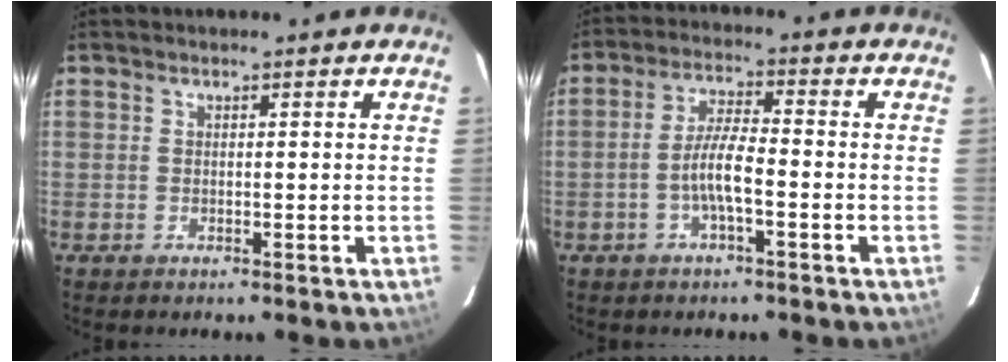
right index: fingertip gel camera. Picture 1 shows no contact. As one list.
[{"total": 5.7, "force": [-2.2, 0.9, 5.2], "torque": [-0.107, 0.008, -0.042]}]